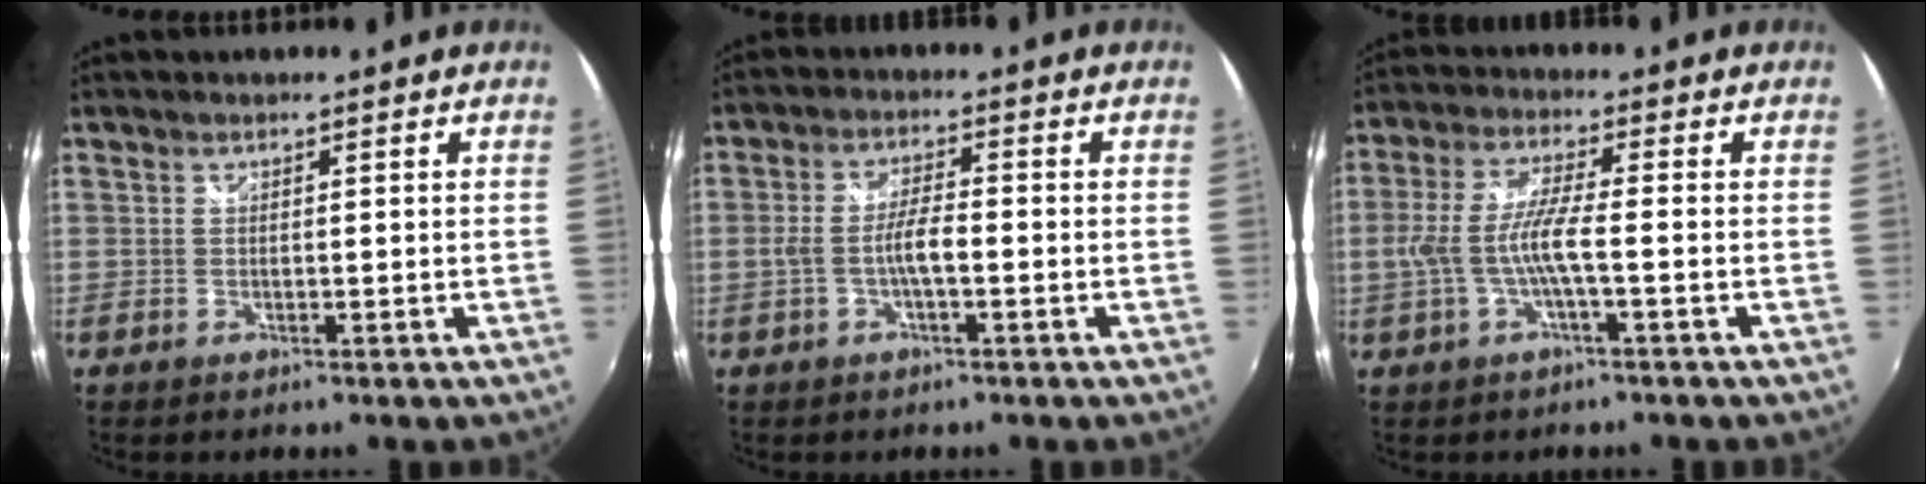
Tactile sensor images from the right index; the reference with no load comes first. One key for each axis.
{"total": 4.5, "fx": -1.4, "fy": 0.8, "fz": 4.2, "tx": -0.087, "ty": 0.006, "tz": -0.025}
{"total": 7.5, "fx": -1.8, "fy": 0.7, "fz": 7.3, "tx": -0.155, "ty": -0.001, "tz": -0.031}